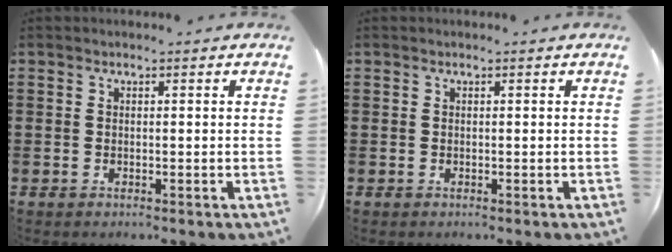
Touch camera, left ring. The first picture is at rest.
{"total": 0.0}